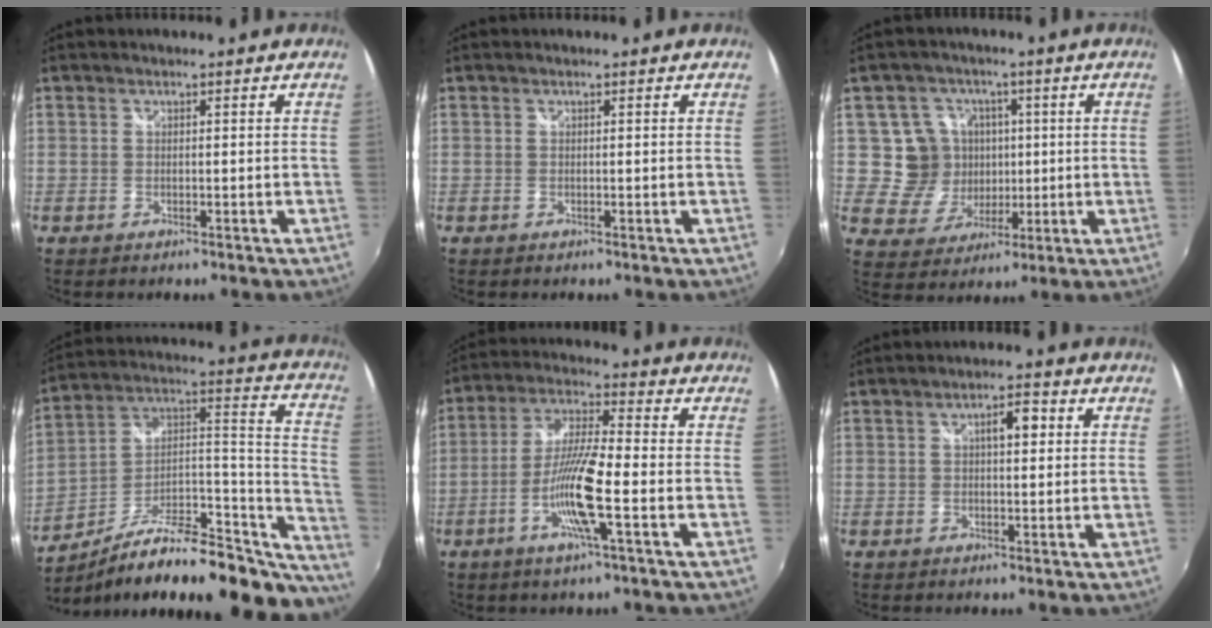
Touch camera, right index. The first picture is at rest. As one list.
[{"total": 0.0}, {"total": 9.6, "force": [1.2, 9.3, 2.4], "torque": [-0.067, 0.003, 0.024]}, {"total": 28.1, "force": [-18.8, 10.1, 18.4], "torque": [-0.245, 0.023, -0.286]}, {"total": 11.1, "force": [-3.8, 0.6, 10.4], "torque": [-0.214, -0.004, -0.077]}, {"total": 3.6, "force": [0.8, 1.2, 3.2], "torque": [-0.050, 0.010, 0.010]}]